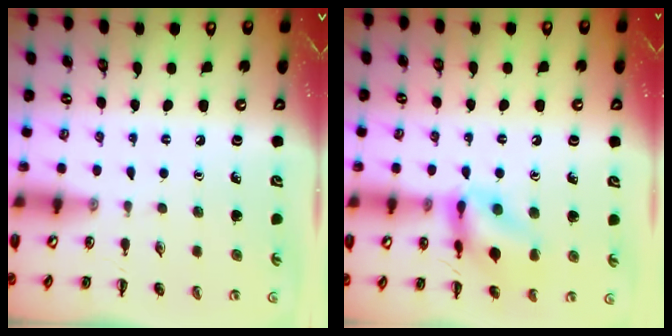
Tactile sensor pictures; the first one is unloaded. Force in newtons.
{"total": 14.2, "press": 14.1, "slide": 1.4}